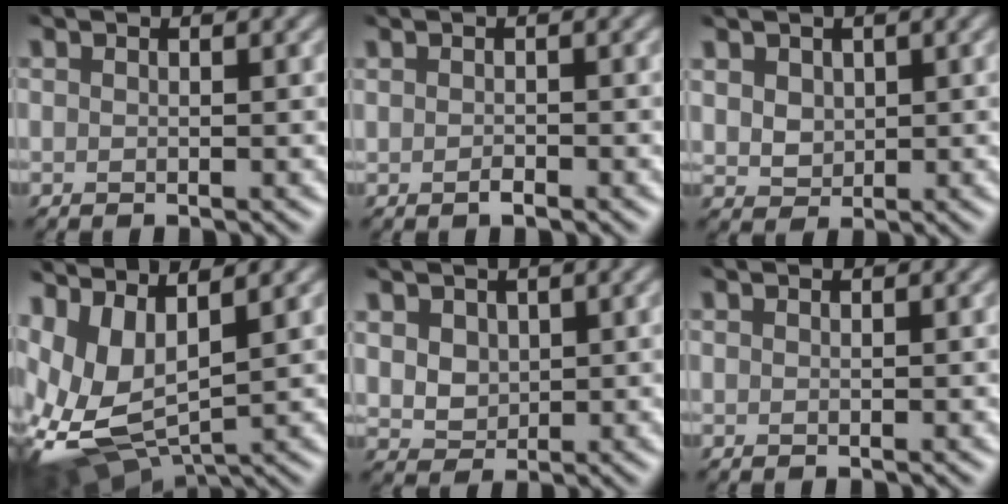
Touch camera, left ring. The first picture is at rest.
{"total": 0.8, "force": [-0.4, 0.3, 0.6], "torque": [-0.015, -0.004, -0.006]}
{"total": 2.2, "force": [0.6, 1.8, 1.2], "torque": [-0.037, -0.007, 0.018]}
{"total": 9.0, "force": [0.5, 4.9, 7.5], "torque": [-0.171, -0.015, 0.021]}
{"total": 2.8, "force": [0.7, 2.3, 1.4], "torque": [-0.051, -0.010, 0.028]}
{"total": 0.0}